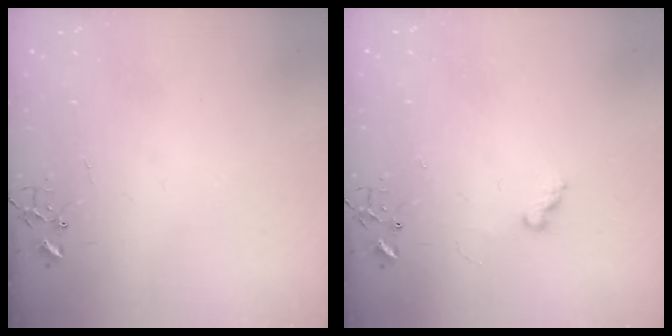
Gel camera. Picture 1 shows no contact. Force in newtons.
{"total": 5.0, "press": 5.0, "slide": 0.5}